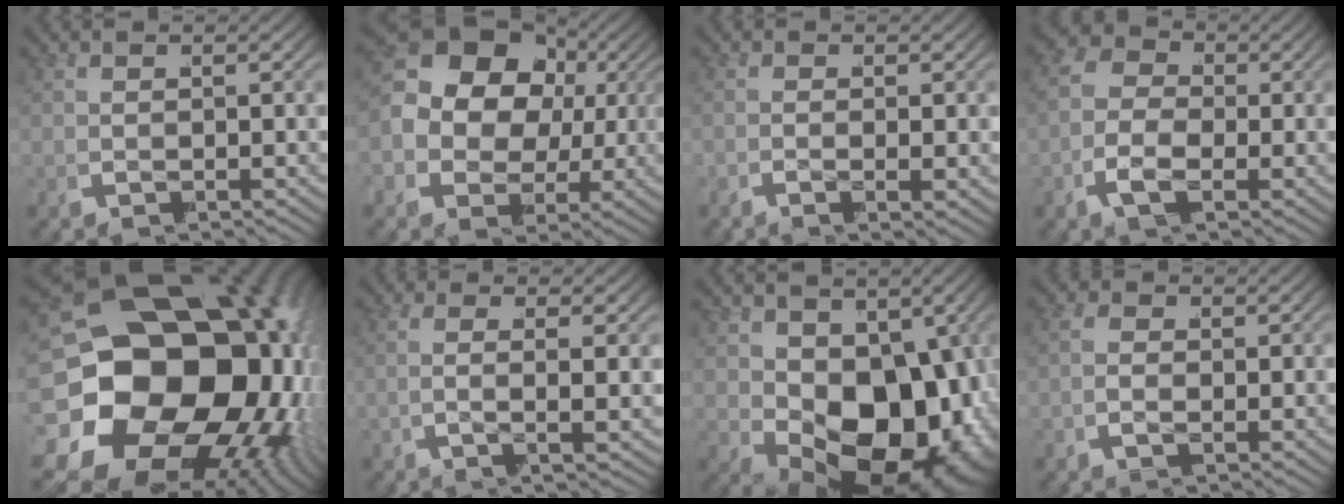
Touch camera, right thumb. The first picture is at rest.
{"total": 12.6, "force": [0.6, 9.2, 8.5], "torque": [-0.172, -0.004, 0.004]}
{"total": 1.1, "force": [-0.6, 0.1, 0.9], "torque": [-0.016, -0.004, -0.015]}
{"total": 7.6, "force": [-0.4, 5.6, 5.1], "torque": [-0.081, -0.005, -0.018]}
{"total": 33.3, "force": [-2.4, 23.1, 23.9], "torque": [-0.399, -0.075, -0.024]}
{"total": 2.9, "force": [-0.3, 0.0, 2.9], "torque": [-0.052, 0.006, -0.011]}
{"total": 17.5, "force": [-2.4, 11.6, 12.9], "torque": [-0.207, -0.060, -0.008]}
{"total": 1.7, "force": [-0.3, 1.2, 1.1], "torque": [-0.017, -0.004, -0.007]}